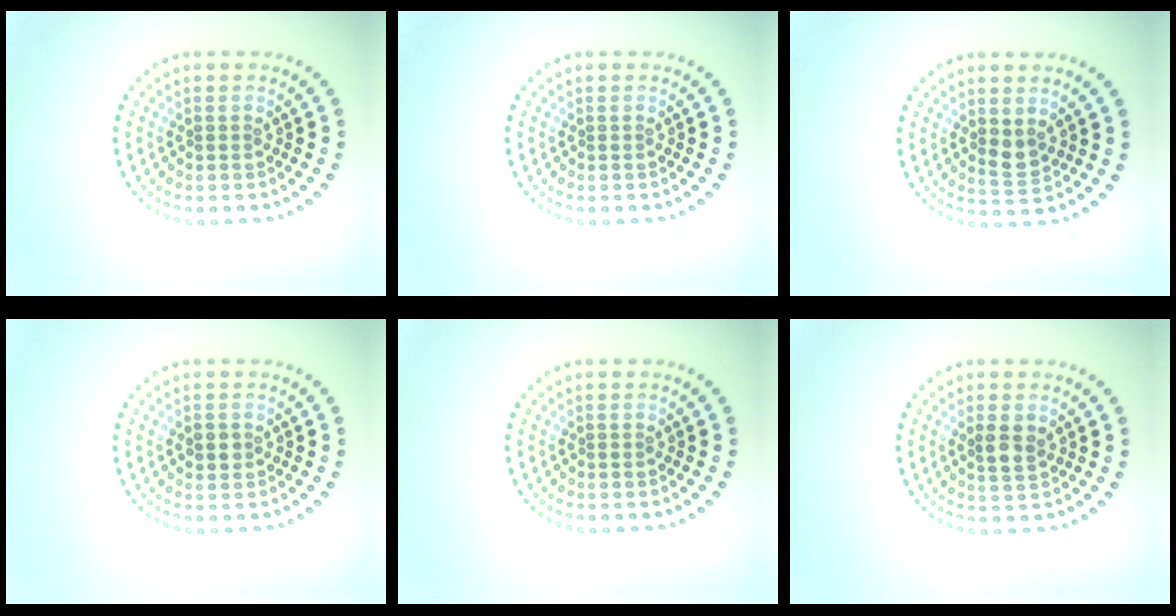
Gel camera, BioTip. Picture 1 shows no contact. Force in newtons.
{"total": 0.0}
{"total": 1.7, "press": 1.6, "slide": 0.7}
{"total": 1.1, "press": 1.1, "slide": 0.3}
{"total": 0.0}
{"total": 1.9, "press": 1.7, "slide": 0.7}